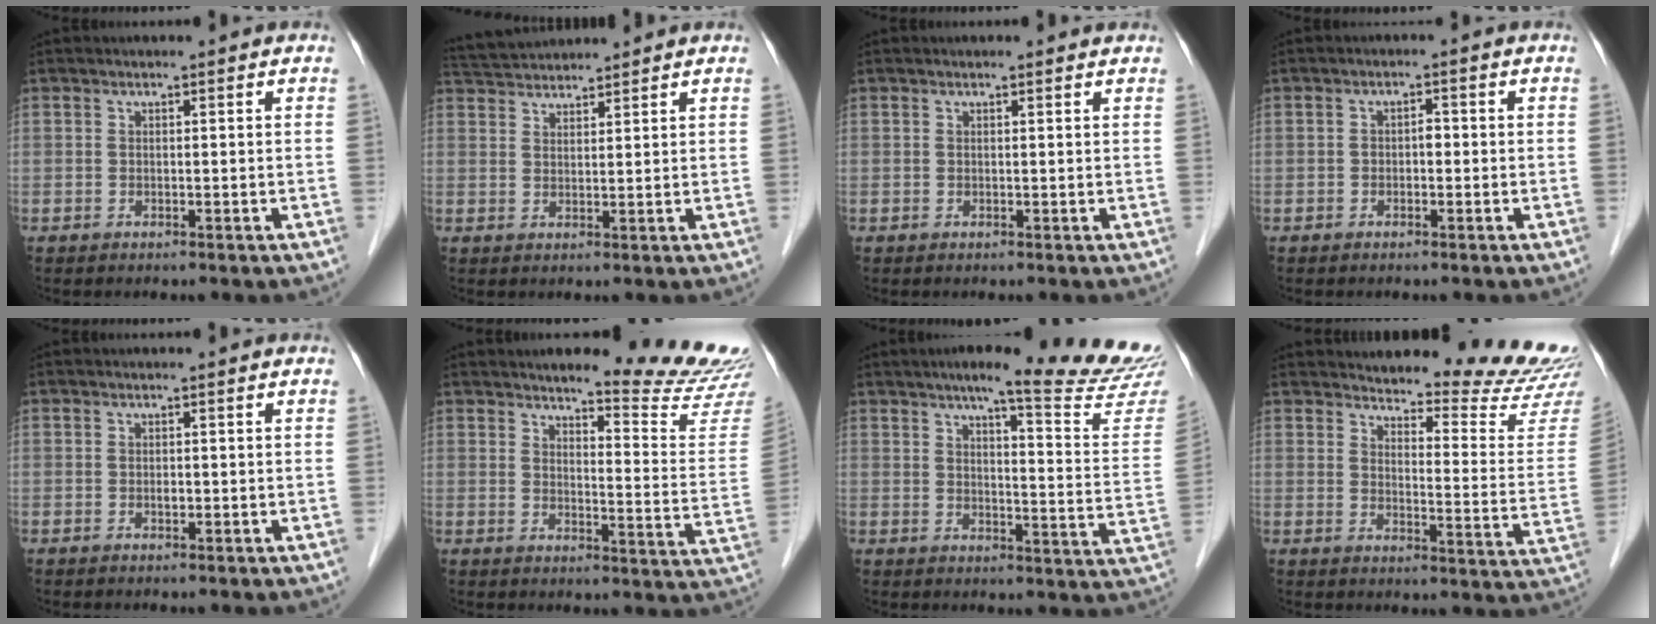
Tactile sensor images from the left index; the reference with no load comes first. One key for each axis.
{"total": 6.4, "fx": 6.2, "fy": 0.6, "fz": 1.3, "tx": -0.030, "ty": 0.037, "tz": 0.110}
{"total": 1.3, "fx": 1.3, "fy": 0.1, "fz": 0.3, "tx": -0.012, "ty": 0.004, "tz": 0.011}
{"total": 1.4, "fx": -0.3, "fy": 0.8, "fz": 1.1, "tx": -0.013, "ty": 0.004, "tz": -0.009}
{"total": 0.7, "fx": -0.2, "fy": 0.4, "fz": 0.5, "tx": -0.010, "ty": -0.001, "tz": -0.004}
{"total": 14.9, "fx": 14.2, "fy": -0.9, "fz": 4.4, "tx": -0.054, "ty": -0.109, "tz": 0.159}
{"total": 19.4, "fx": 17.0, "fy": 0.5, "fz": 9.2, "tx": -0.115, "ty": -0.066, "tz": 0.198}
{"total": 17.4, "fx": 16.9, "fy": -0.1, "fz": 4.2, "tx": -0.053, "ty": -0.132, "tz": 0.187}